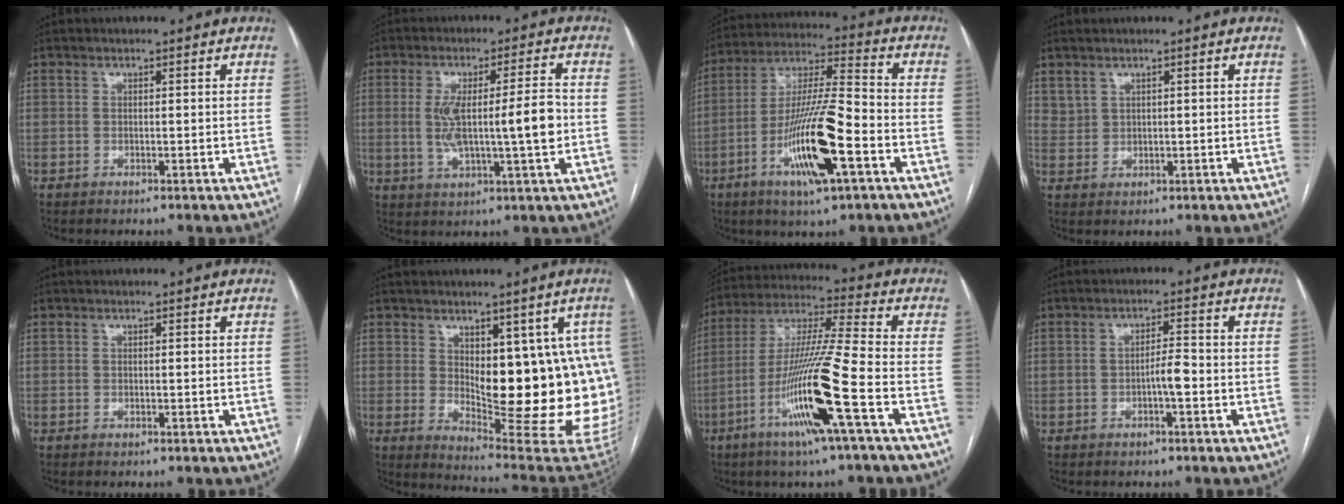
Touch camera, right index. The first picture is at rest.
{"total": 10.3, "force": [-0.4, 1.2, 10.2], "torque": [-0.183, 0.011, -0.004]}
{"total": 16.2, "force": [-6.3, 1.9, 14.8], "torque": [-0.288, -0.009, -0.111]}
{"total": 1.9, "force": [1.4, 1.3, 0.4], "torque": [-0.007, 0.004, 0.030]}
{"total": 0.0}
{"total": 17.6, "force": [1.9, 6.2, 16.4], "torque": [-0.166, -0.012, 0.042]}
{"total": 16.7, "force": [-6.7, -1.1, 15.3], "torque": [-0.308, -0.016, -0.129]}
{"total": 2.9, "force": [-1.1, 0.3, 2.6], "torque": [-0.040, 0.004, -0.019]}